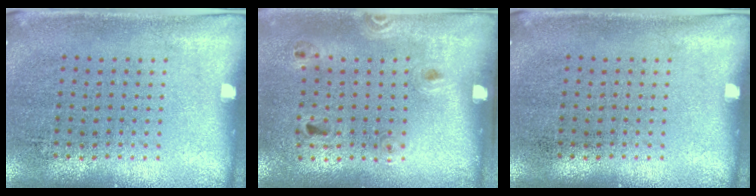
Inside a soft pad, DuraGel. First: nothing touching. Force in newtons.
{"total": 1.3, "press": 0.8, "slide": 1.1}
{"total": 0.0}